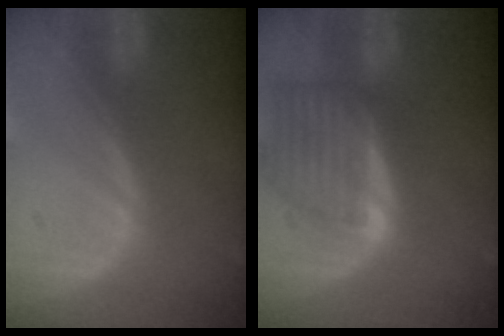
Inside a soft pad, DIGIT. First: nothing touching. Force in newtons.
{"total": 7.8, "press": 7.1, "slide": 3.2}